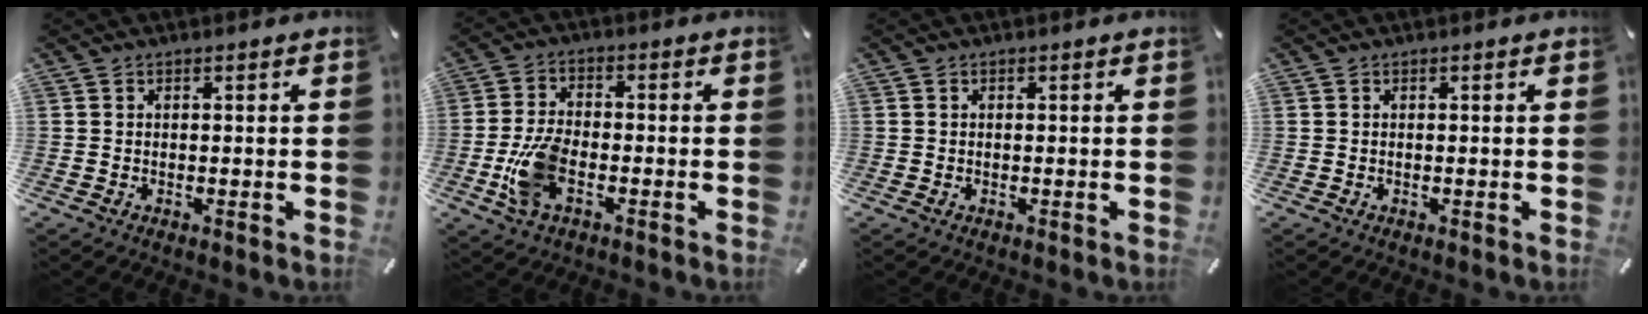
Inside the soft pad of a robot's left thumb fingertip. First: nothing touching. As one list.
[{"total": 9.8, "force": [-3.1, 5.2, 7.7], "torque": [-0.166, 0.001, -0.055]}, {"total": 0.0}, {"total": 0.0}]